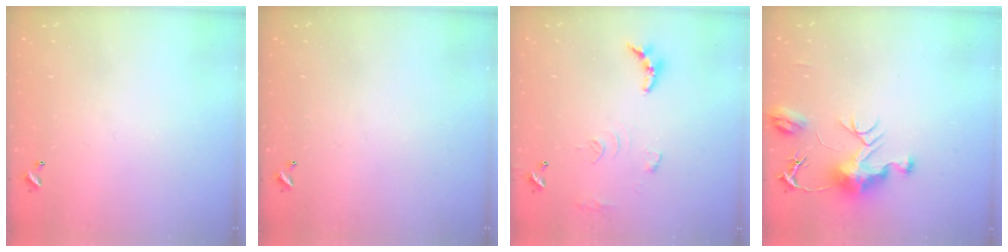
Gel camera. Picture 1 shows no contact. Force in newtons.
{"total": 0.0}
{"total": 10.1, "press": 10.0, "slide": 0.8}
{"total": 9.2, "press": 9.2, "slide": 1.0}